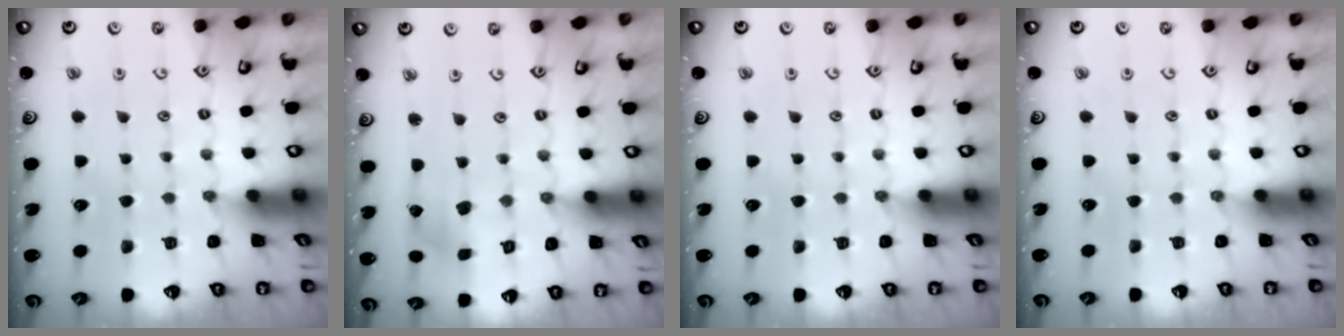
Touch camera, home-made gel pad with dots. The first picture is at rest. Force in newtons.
{"total": 2.7, "press": 2.7, "slide": 0.4}
{"total": 0.0}
{"total": 0.0}